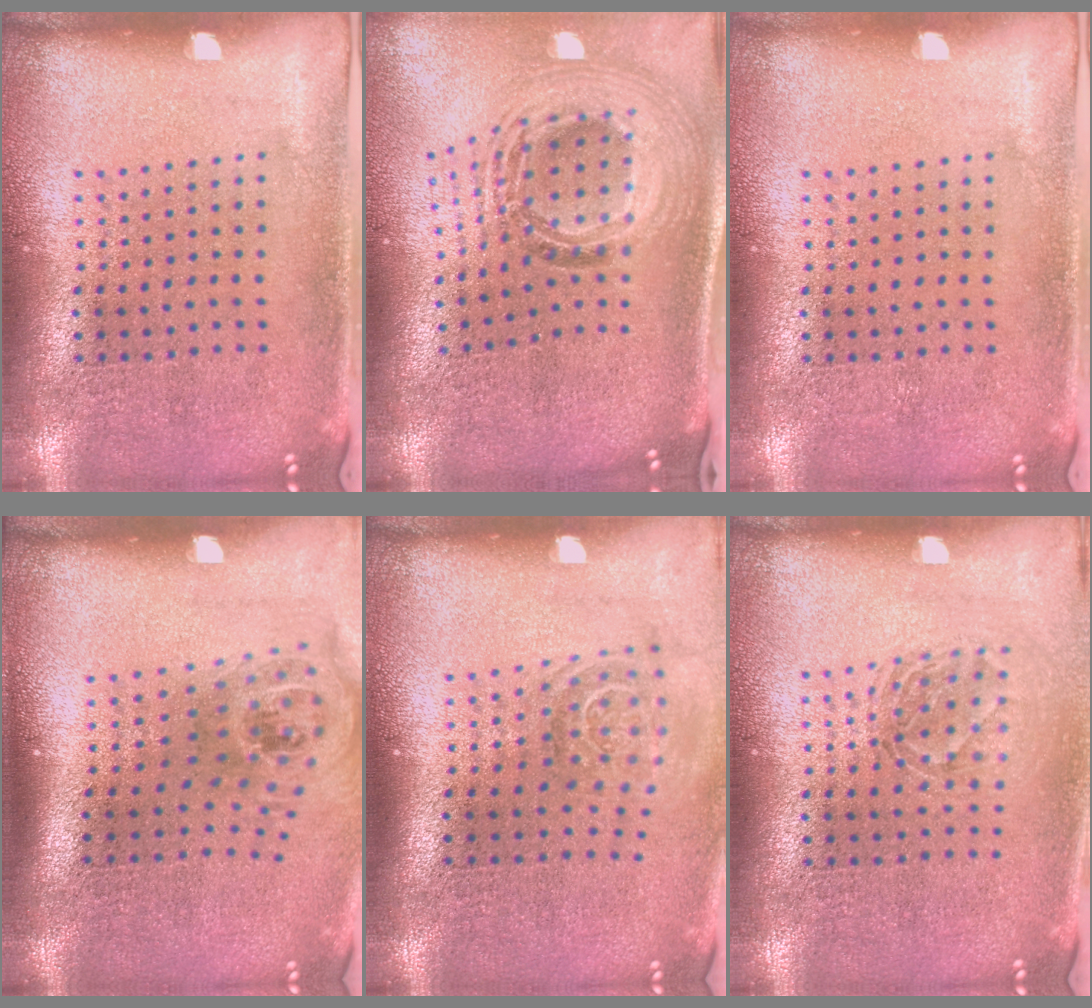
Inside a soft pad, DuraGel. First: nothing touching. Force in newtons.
{"total": 2.1, "press": 1.6, "slide": 1.2}
{"total": 0.0}
{"total": 1.6, "press": 1.2, "slide": 1.1}
{"total": 1.6, "press": 1.1, "slide": 1.1}
{"total": 1.3, "press": 1.1, "slide": 0.7}